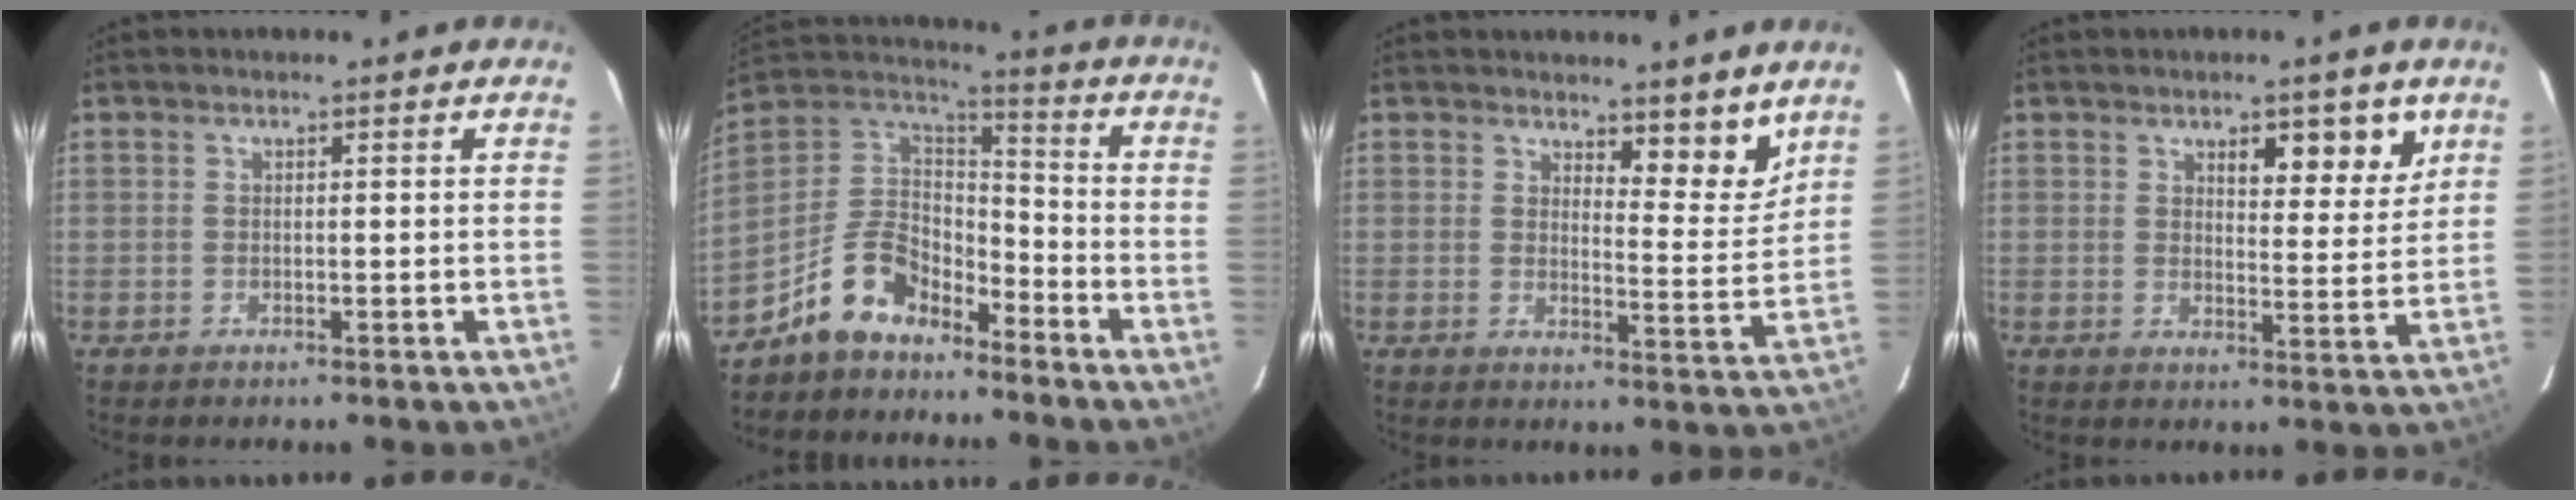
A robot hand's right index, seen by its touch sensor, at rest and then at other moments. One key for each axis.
{"total": 10.3, "fx": -7.5, "fy": 5.6, "fz": 4.3, "tx": -0.097, "ty": 0.039, "tz": -0.147}
{"total": 5.7, "fx": 4.6, "fy": 1.8, "fz": 2.9, "tx": -0.030, "ty": -0.021, "tz": 0.063}
{"total": 6.5, "fx": 3.8, "fy": 2.2, "fz": 4.7, "tx": -0.057, "ty": -0.006, "tz": 0.052}